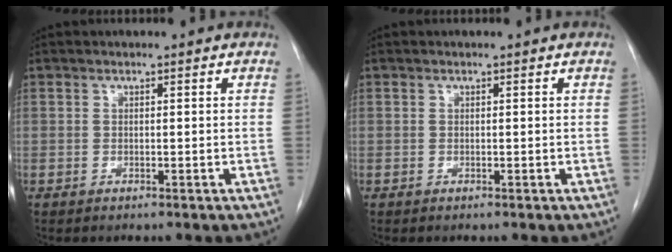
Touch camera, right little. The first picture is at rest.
{"total": 0.0}